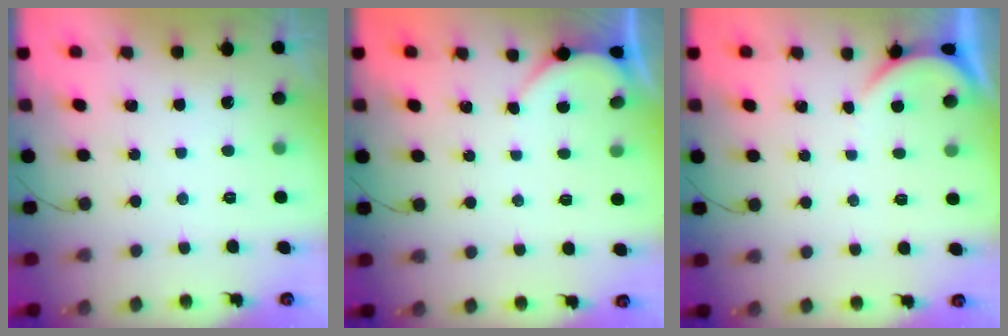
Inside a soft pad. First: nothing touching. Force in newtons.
{"total": 2.1, "press": 2.1, "slide": 0.2}
{"total": 1.6, "press": 1.6, "slide": 0.2}